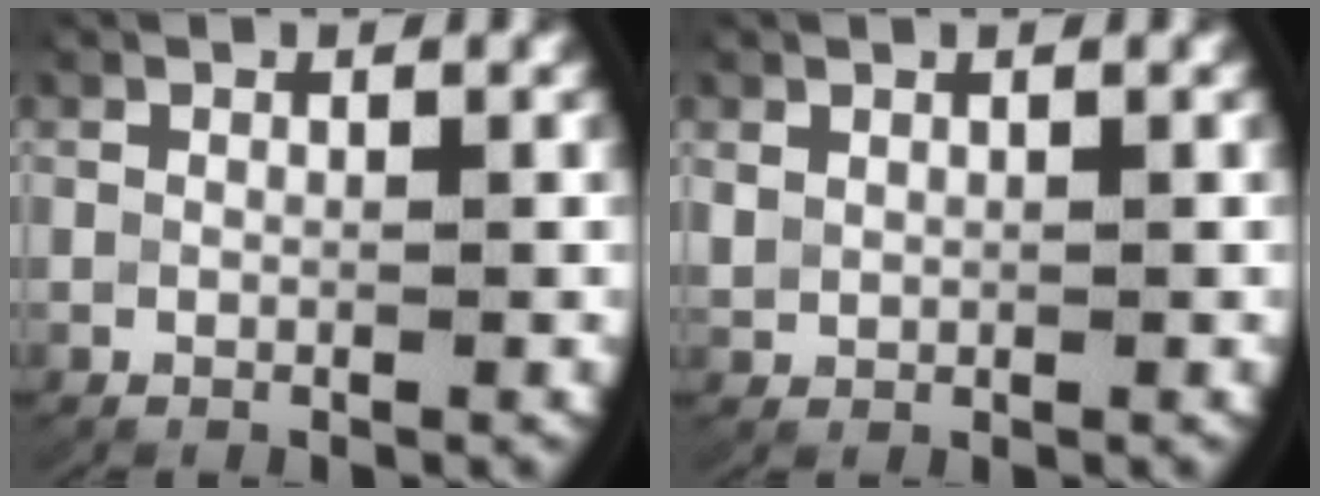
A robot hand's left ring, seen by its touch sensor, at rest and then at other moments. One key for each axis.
{"total": 0.9, "fx": 0.2, "fy": 0.8, "fz": 0.4, "tx": -0.015, "ty": 0.001, "tz": 0.012}